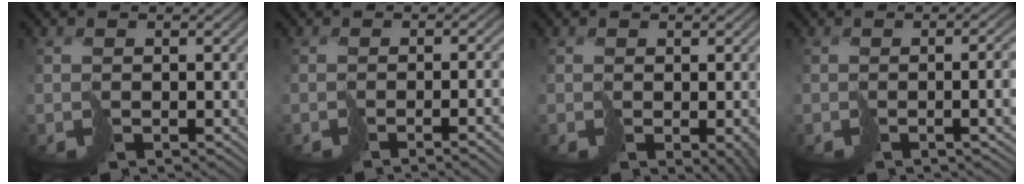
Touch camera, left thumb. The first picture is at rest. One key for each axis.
{"total": 5.5, "fx": -1.9, "fy": 1.3, "fz": 5.0, "tx": -0.058, "ty": -0.007, "tz": -0.024}
{"total": 2.9, "fx": -1.0, "fy": 0.8, "fz": 2.5, "tx": -0.033, "ty": -0.011, "tz": -0.011}
{"total": 6.8, "fx": -1.0, "fy": 2.1, "fz": 6.4, "tx": -0.075, "ty": -0.005, "tz": -0.010}